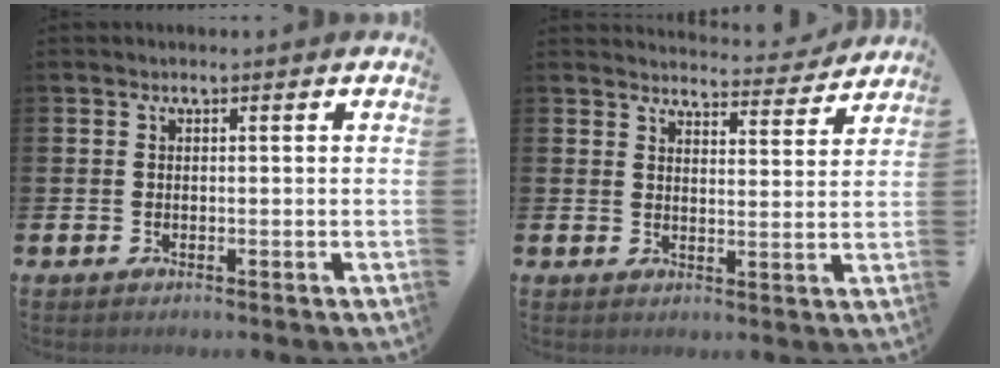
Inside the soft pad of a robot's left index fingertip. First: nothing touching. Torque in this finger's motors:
{"motor_torque": [0.79, -1.35, 0.09, 0.03]}